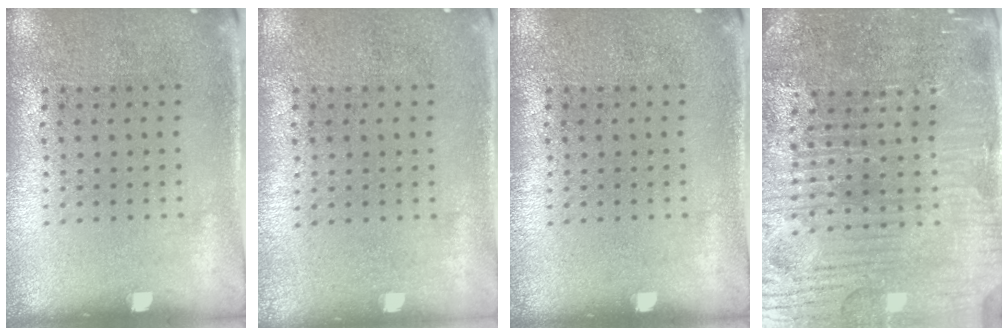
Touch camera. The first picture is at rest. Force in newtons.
{"total": 0.0}
{"total": 0.0}
{"total": 5.3, "press": 5.0, "slide": 1.5}